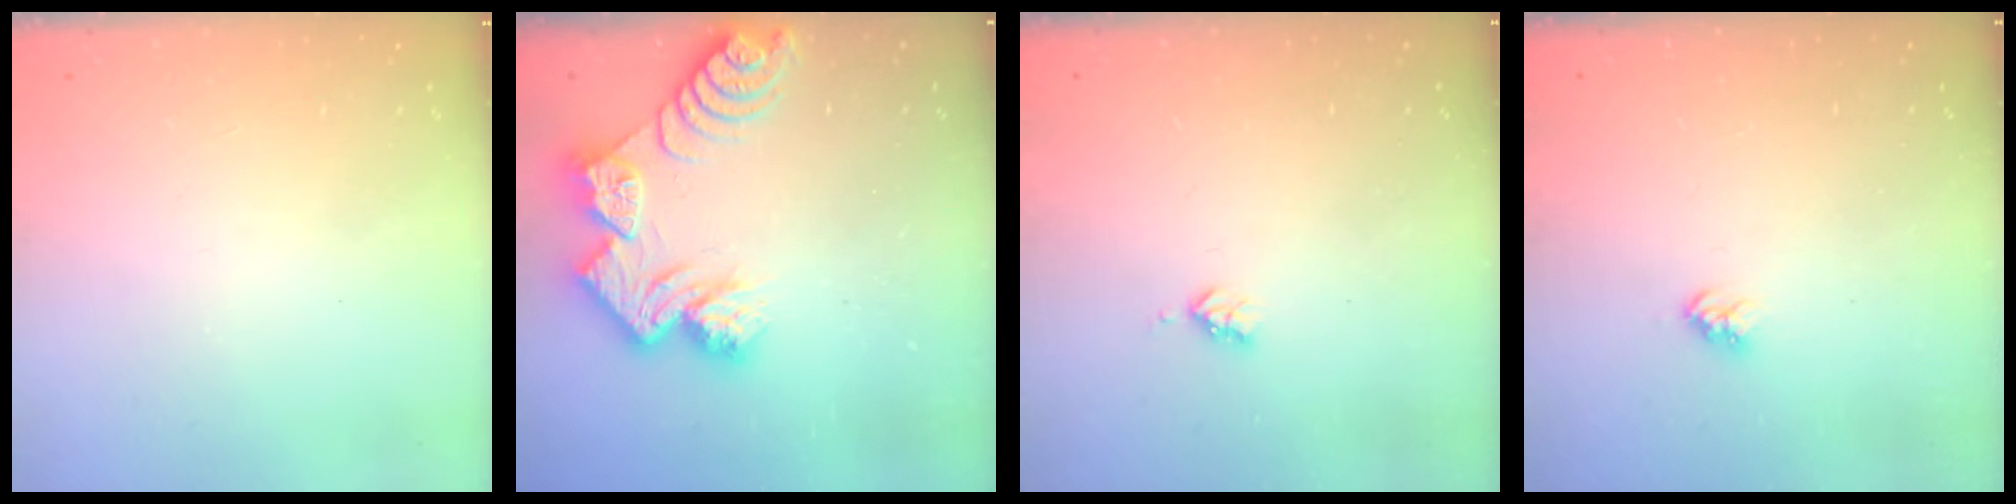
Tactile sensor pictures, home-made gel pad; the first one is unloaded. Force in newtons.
{"total": 12.5, "press": 12.5, "slide": 1.1}
{"total": 2.9, "press": 2.9, "slide": 0.5}
{"total": 3.0, "press": 3.0, "slide": 0.3}